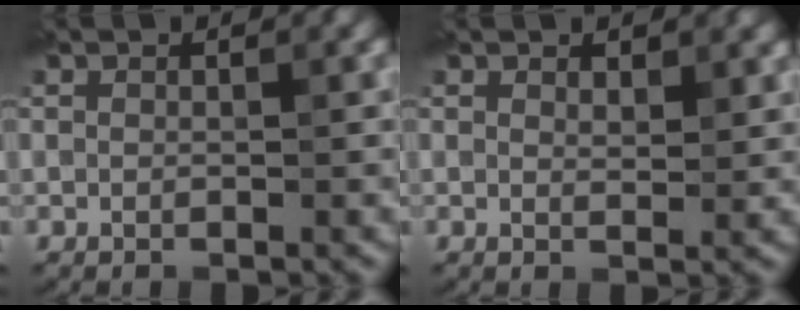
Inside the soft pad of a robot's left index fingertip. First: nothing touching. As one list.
[{"total": 1.2, "force": [0.9, 0.4, 0.7], "torque": [-0.016, -0.003, 0.019]}]